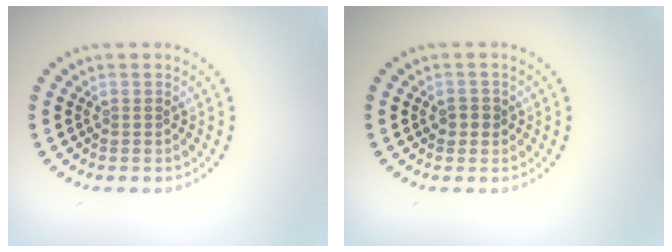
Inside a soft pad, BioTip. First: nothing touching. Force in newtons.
{"total": 1.3, "press": 1.2, "slide": 0.5}